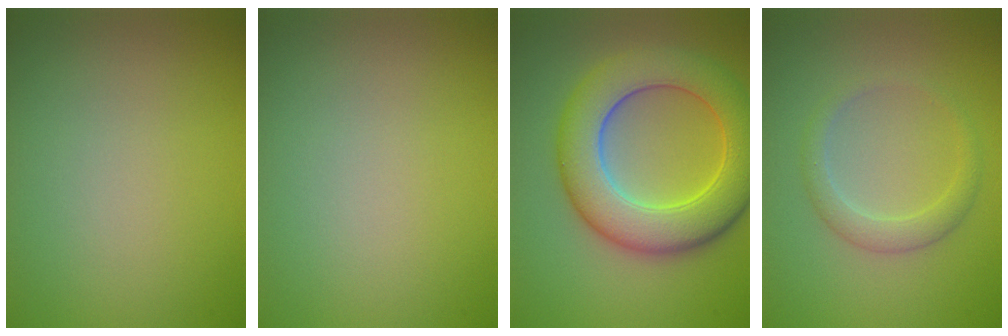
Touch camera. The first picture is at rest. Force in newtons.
{"total": 0.0}
{"total": 8.9, "press": 8.9, "slide": 0.2}
{"total": 2.1, "press": 2.1, "slide": 0.1}